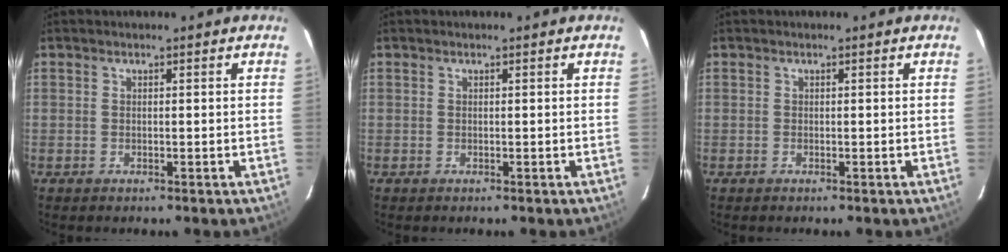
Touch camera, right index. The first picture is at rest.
{"total": 0.0}
{"total": 0.0}